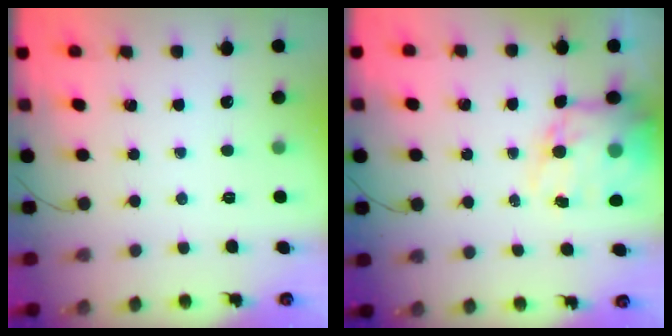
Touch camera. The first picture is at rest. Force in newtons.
{"total": 14.3, "press": 13.6, "slide": 4.2}